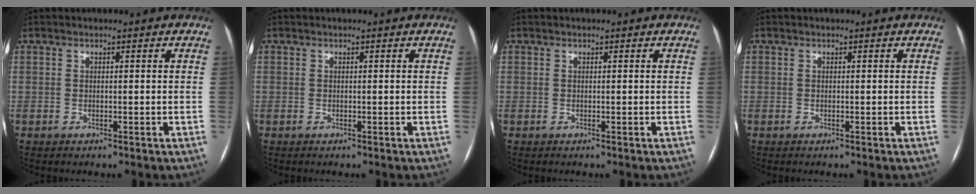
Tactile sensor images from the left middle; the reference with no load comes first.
{"total": 0.0}
{"total": 0.0}
{"total": 0.0}